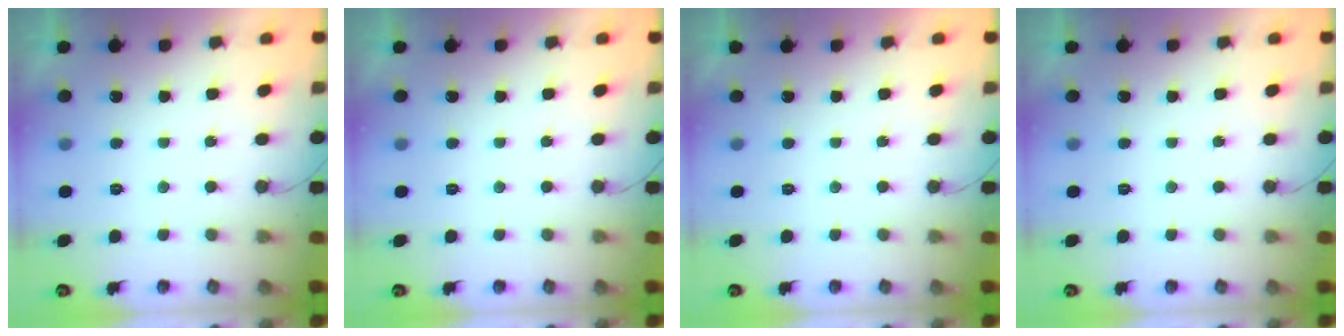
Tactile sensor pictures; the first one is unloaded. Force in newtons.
{"total": 0.0}
{"total": 1.7, "press": 1.7, "slide": 0.0}
{"total": 0.0}